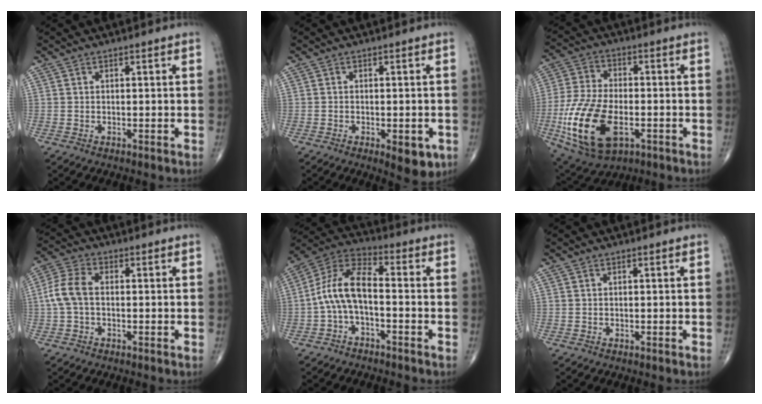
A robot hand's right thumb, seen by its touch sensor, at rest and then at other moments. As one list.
[{"total": 5.5, "force": [-2.1, 2.4, 4.5], "torque": [-0.045, -0.004, -0.021]}, {"total": 18.8, "force": [-5.5, 10.1, 14.9], "torque": [-0.308, 0.001, -0.089]}, {"total": 6.5, "force": [-0.2, 4.0, 5.1], "torque": [-0.116, 0.019, -0.011]}, {"total": 9.9, "force": [-2.0, 4.6, 8.5], "torque": [-0.167, 0.044, -0.049]}, {"total": 0.0}]